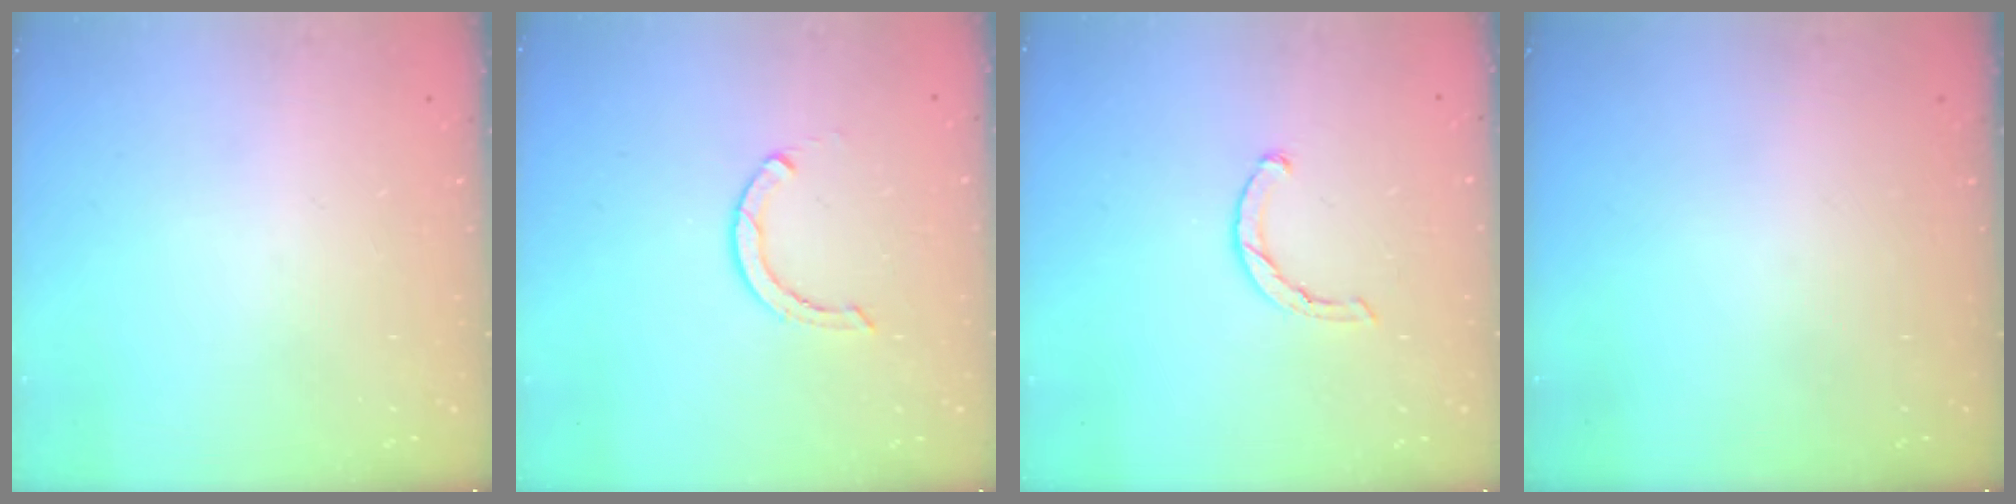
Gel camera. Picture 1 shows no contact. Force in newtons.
{"total": 2.6, "press": 2.6, "slide": 0.1}
{"total": 1.9, "press": 1.9, "slide": 0.3}
{"total": 0.0}